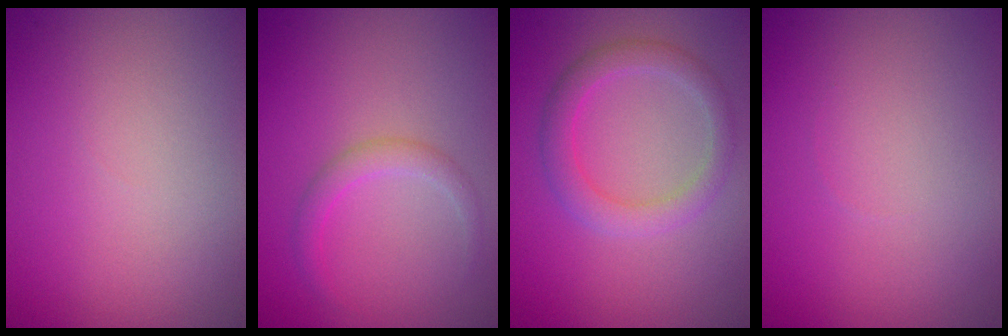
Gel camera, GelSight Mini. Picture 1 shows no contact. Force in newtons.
{"total": 1.7, "press": 1.7, "slide": 0.1}
{"total": 2.9, "press": 2.9, "slide": 0.4}
{"total": 0.0}